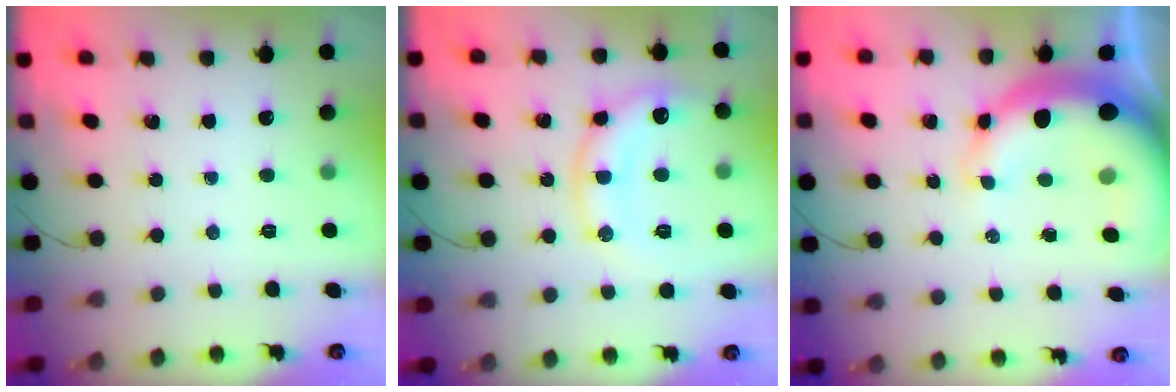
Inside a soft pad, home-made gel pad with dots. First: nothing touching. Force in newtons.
{"total": 12.7, "press": 12.7, "slide": 0.8}
{"total": 15.0, "press": 14.7, "slide": 3.2}